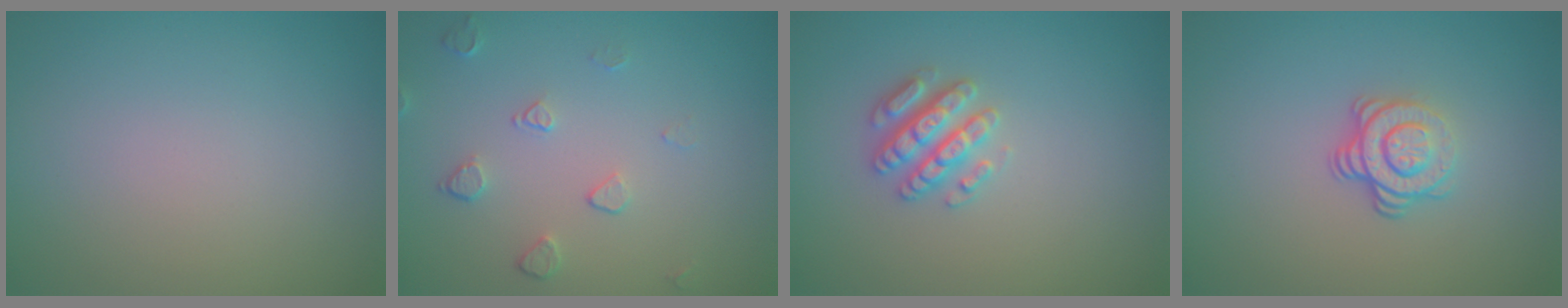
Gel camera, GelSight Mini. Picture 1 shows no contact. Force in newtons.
{"total": 1.6, "press": 1.1, "slide": 1.2}
{"total": 2.8, "press": 2.8, "slide": 0.3}
{"total": 3.6, "press": 2.4, "slide": 2.7}